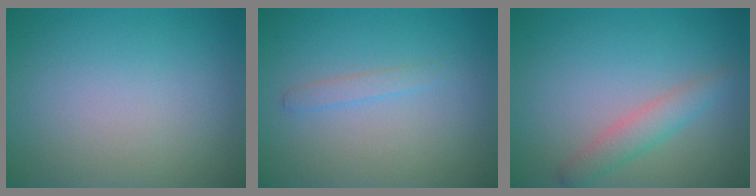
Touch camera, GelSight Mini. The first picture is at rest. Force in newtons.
{"total": 1.0, "press": 1.0, "slide": 0.1}
{"total": 2.4, "press": 2.4, "slide": 0.2}